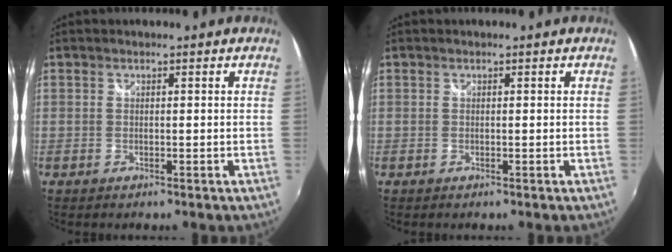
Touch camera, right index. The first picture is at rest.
{"total": 0.0}